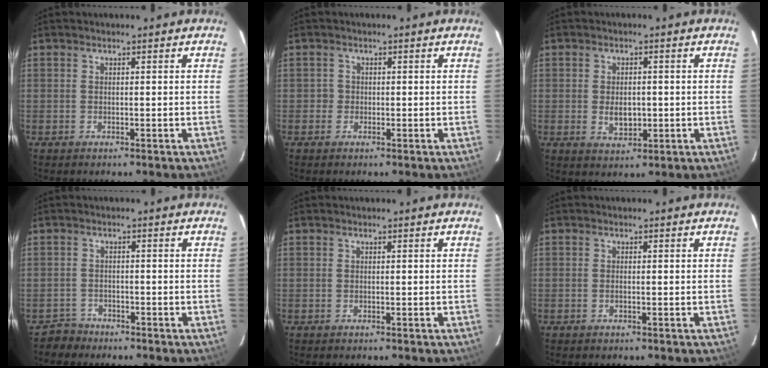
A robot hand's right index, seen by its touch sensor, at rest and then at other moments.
{"total": 1.2, "force": [-0.4, 1.1, -0.1], "torque": [0.003, 0.003, -0.006]}
{"total": 4.5, "force": [-0.5, 2.9, 3.4], "torque": [-0.060, -0.006, -0.003]}
{"total": 2.8, "force": [-2.0, 1.8, -0.8], "torque": [0.008, 0.014, -0.038]}
{"total": 0.0}
{"total": 0.6, "force": [-0.2, 0.2, 0.5], "torque": [-0.012, 0.000, -0.004]}